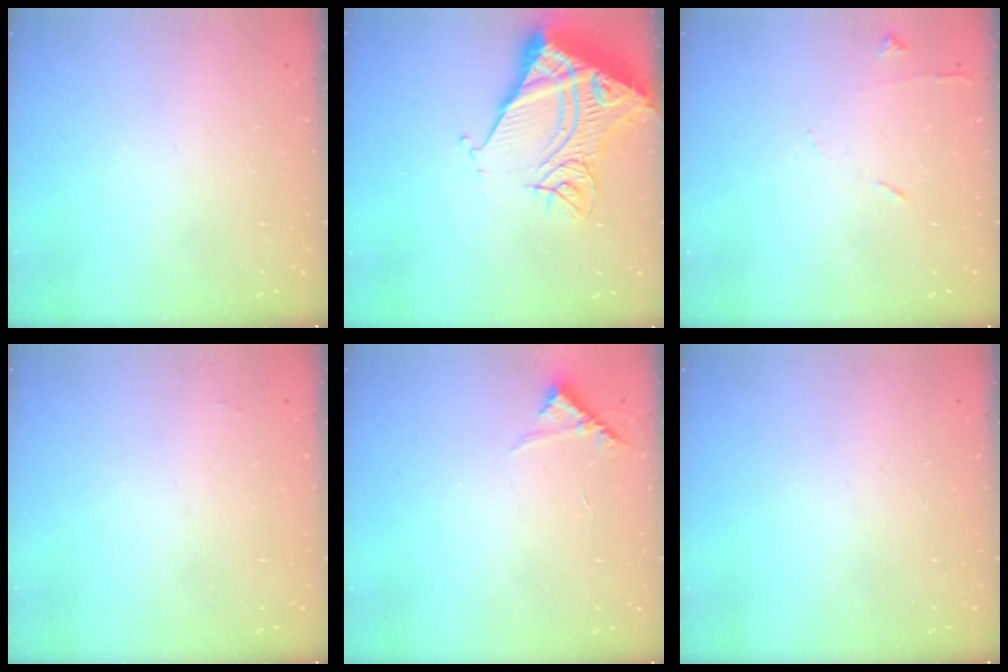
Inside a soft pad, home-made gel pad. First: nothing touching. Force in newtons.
{"total": 17.3, "press": 17.2, "slide": 2.1}
{"total": 6.2, "press": 6.1, "slide": 0.8}
{"total": 1.3, "press": 1.3, "slide": 0.2}
{"total": 5.0, "press": 5.0, "slide": 0.4}
{"total": 0.0}